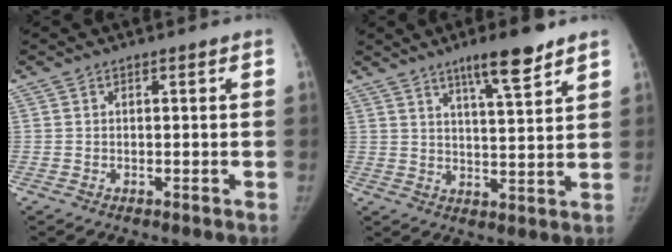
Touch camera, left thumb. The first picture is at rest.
{"total": 9.0, "force": [6.2, 1.3, 6.4], "torque": [-0.092, -0.038, 0.099]}